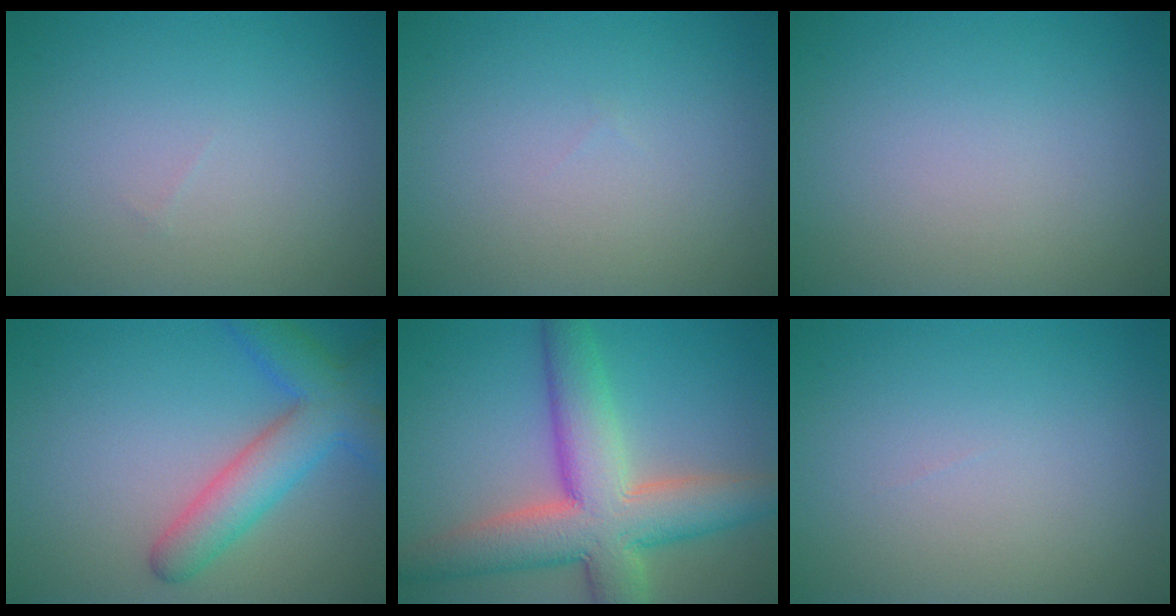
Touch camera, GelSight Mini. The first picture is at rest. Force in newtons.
{"total": 0.0}
{"total": 0.0}
{"total": 5.8, "press": 5.8, "slide": 0.2}
{"total": 9.9, "press": 9.8, "slide": 0.8}
{"total": 0.0}